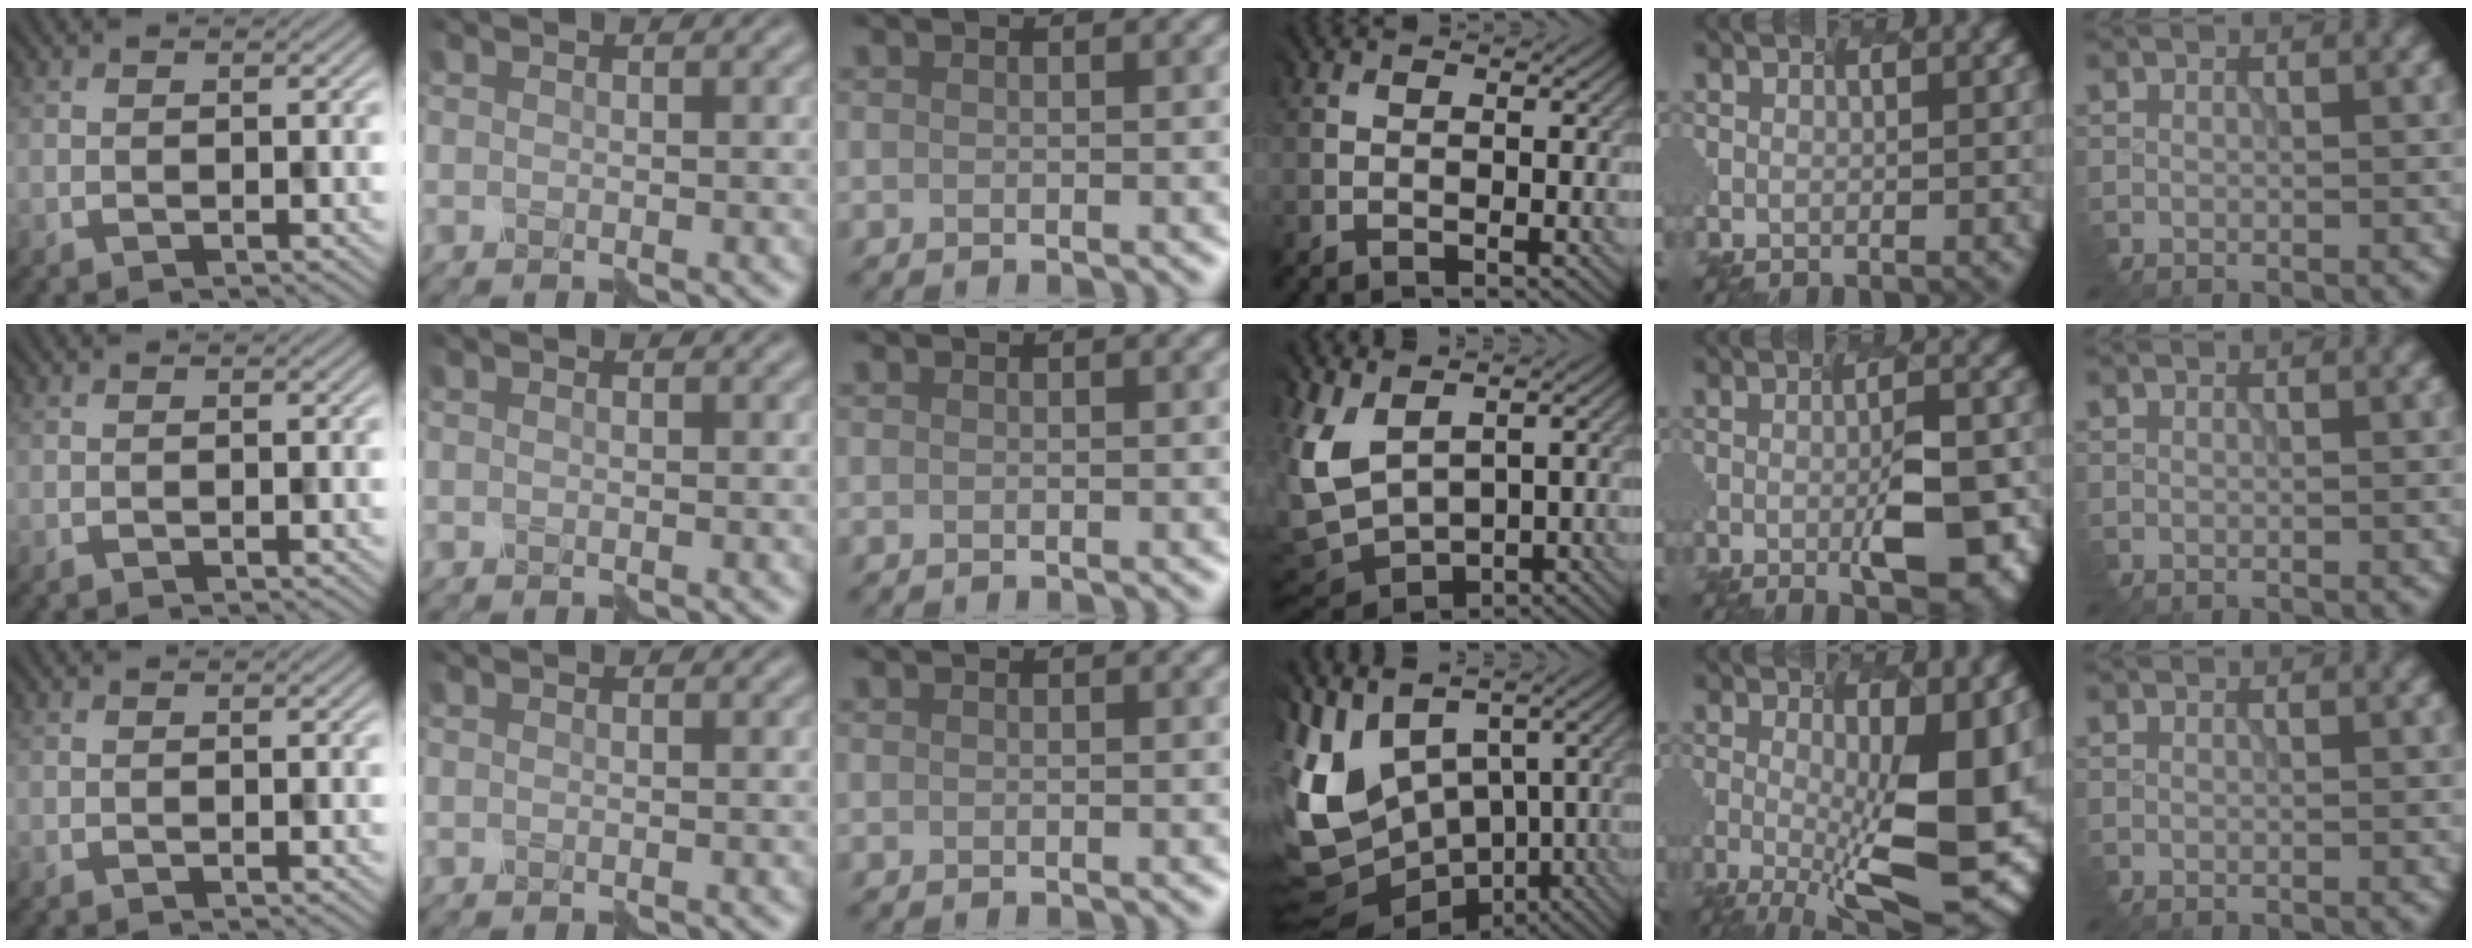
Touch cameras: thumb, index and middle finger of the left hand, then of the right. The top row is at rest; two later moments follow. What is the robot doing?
{"motion": "disassemble", "object": "puzzle pieces"}